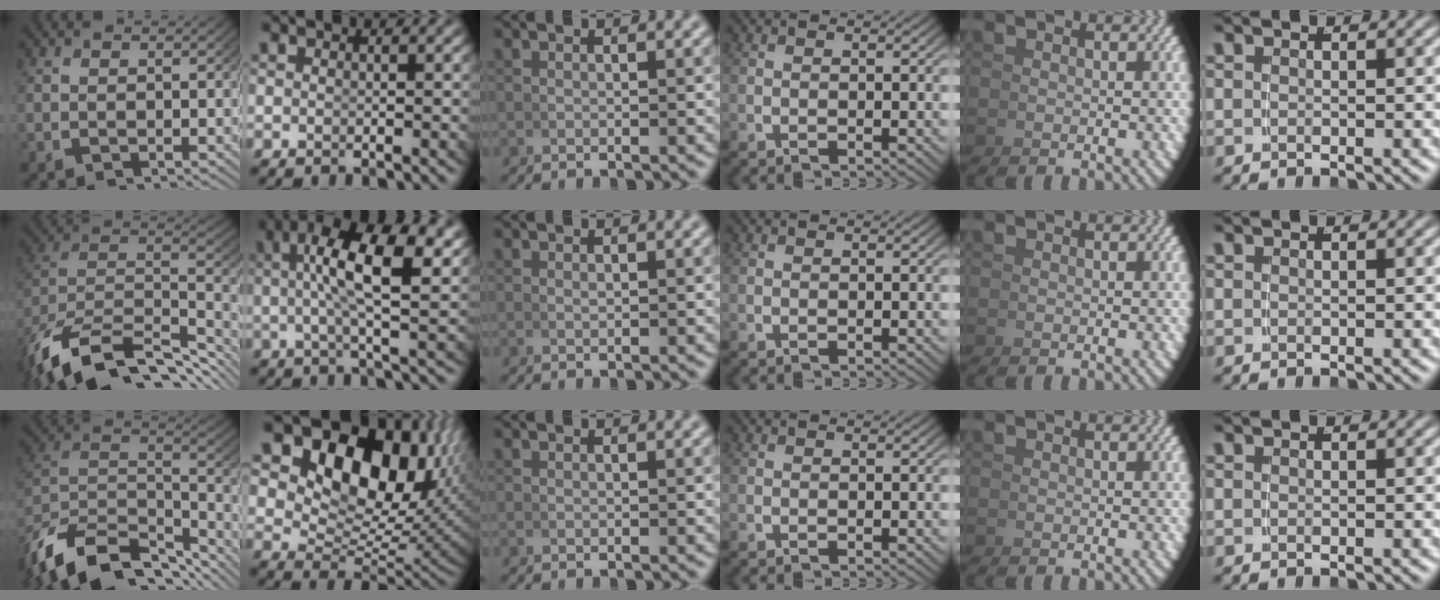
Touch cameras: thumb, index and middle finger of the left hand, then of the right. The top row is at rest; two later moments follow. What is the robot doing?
{"motion": "lift_and_place", "object": "cup"}